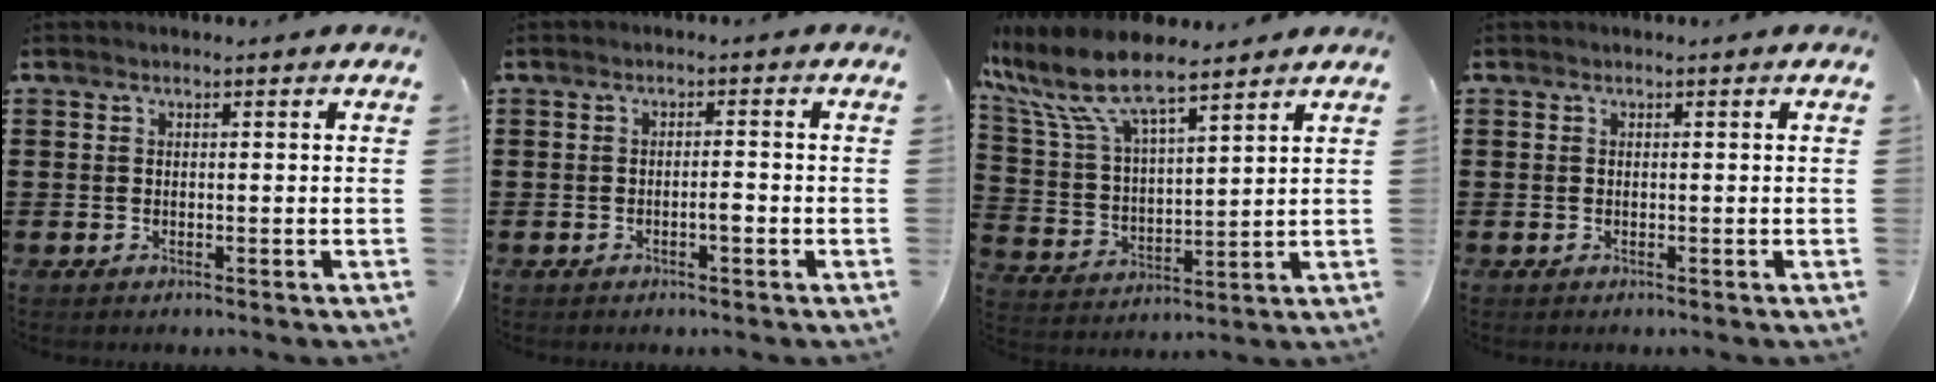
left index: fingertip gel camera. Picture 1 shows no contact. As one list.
[{"total": 1.7, "force": [-0.7, 0.4, 1.5], "torque": [-0.029, 0.002, -0.013]}, {"total": 9.8, "force": [7.8, 2.5, 5.3], "torque": [-0.139, -0.035, 0.134]}, {"total": 0.0}]